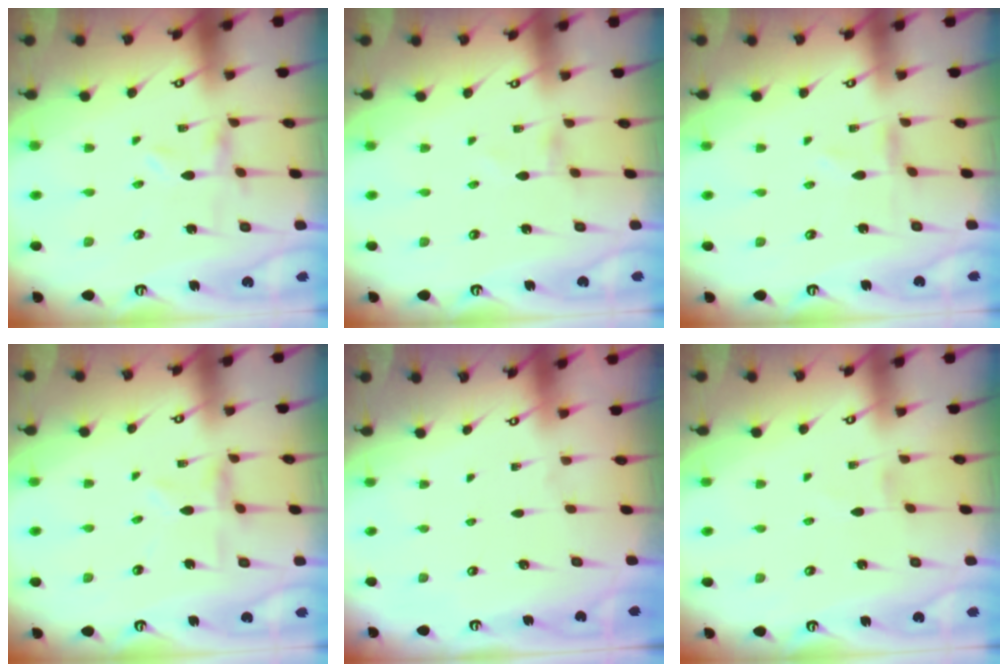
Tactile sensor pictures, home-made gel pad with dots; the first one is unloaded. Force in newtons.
{"total": 0.8, "press": 0.7, "slide": 0.3}
{"total": 0.6, "press": 0.5, "slide": 0.2}
{"total": 4.5, "press": 4.5, "slide": 0.4}
{"total": 0.0}
{"total": 1.3, "press": 1.3, "slide": 0.1}